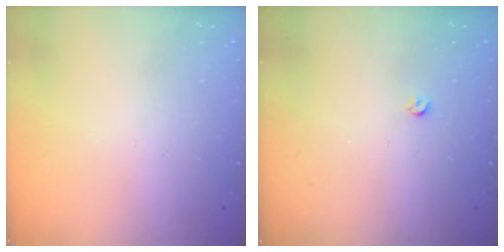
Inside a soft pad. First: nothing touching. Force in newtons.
{"total": 2.8, "press": 2.8, "slide": 0.5}